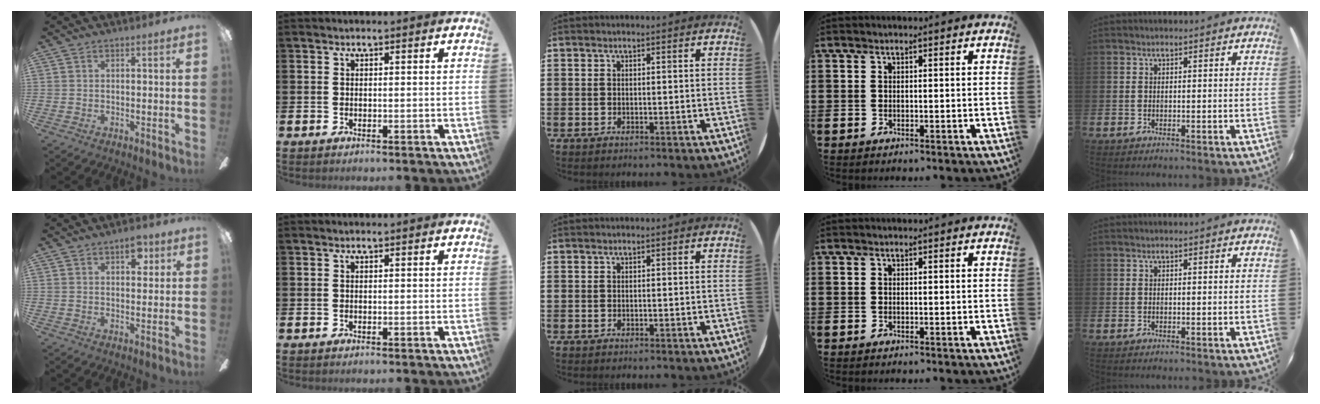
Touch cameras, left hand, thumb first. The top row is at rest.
{"thumb": {"total": 6.1, "force": [3.1, 3.3, 4.1], "torque": [-0.045, -0.007, 0.048]}}